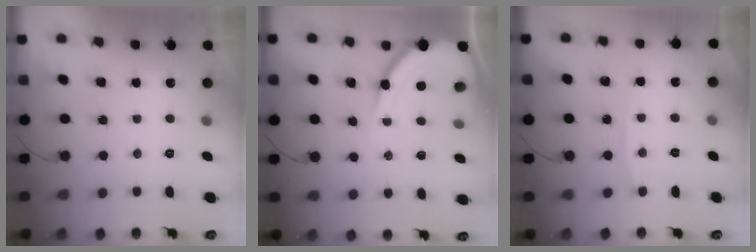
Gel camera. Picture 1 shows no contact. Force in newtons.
{"total": 12.2, "press": 12.1, "slide": 1.3}
{"total": 3.8, "press": 3.8, "slide": 0.2}